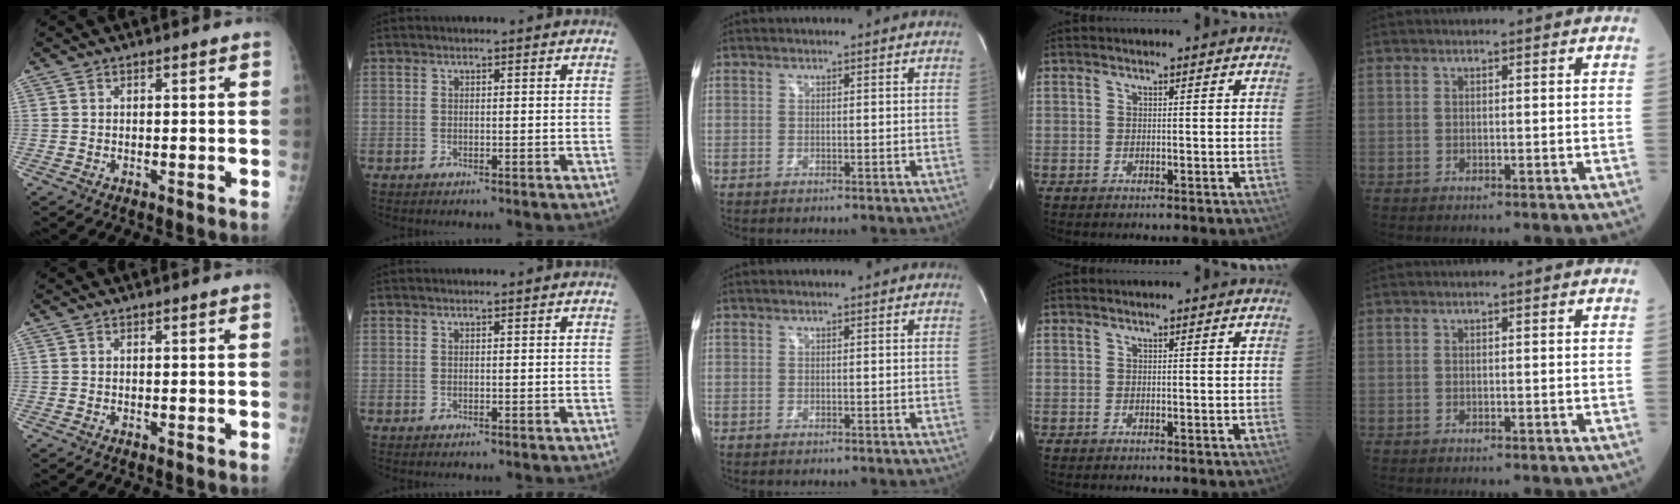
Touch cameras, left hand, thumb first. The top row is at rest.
{}